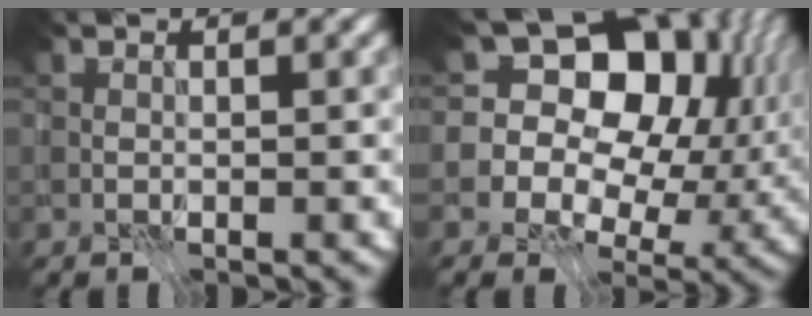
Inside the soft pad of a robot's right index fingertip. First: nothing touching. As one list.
[{"total": 18.5, "force": [5.6, 14.0, 10.7], "torque": [-0.172, 0.039, 0.078]}]